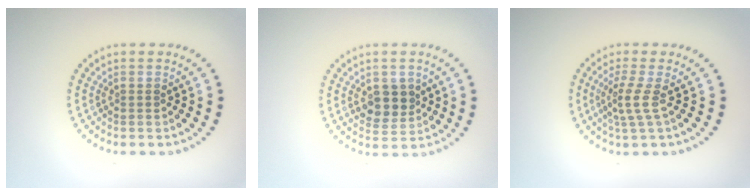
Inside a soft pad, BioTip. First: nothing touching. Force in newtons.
{"total": 2.9, "press": 2.8, "slide": 1.0}
{"total": 2.2, "press": 1.4, "slide": 1.6}